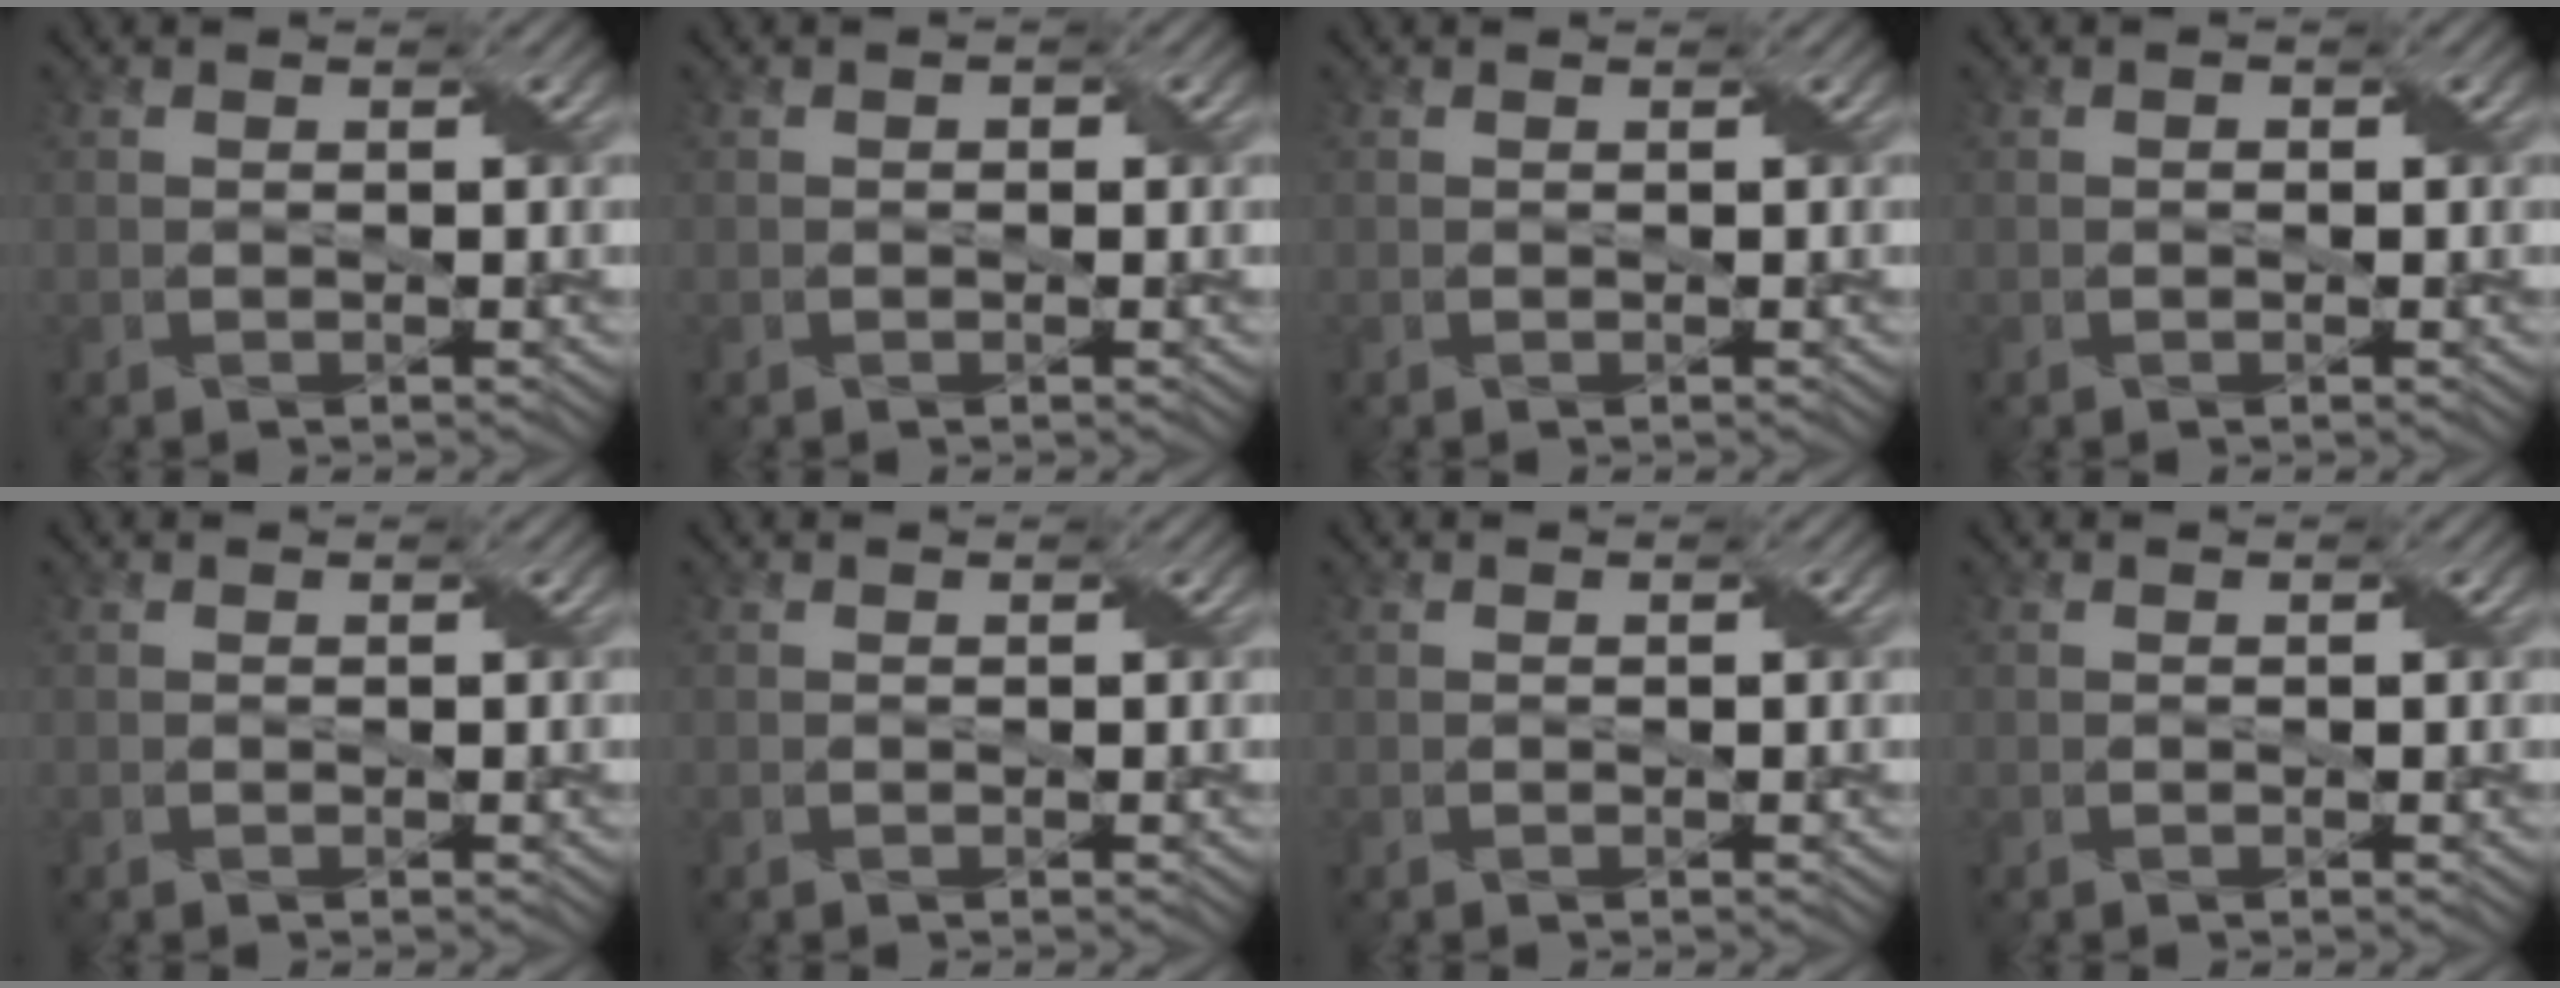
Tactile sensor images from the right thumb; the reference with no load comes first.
{"total": 1.0, "force": [0.1, 0.8, 0.6], "torque": [-0.004, -0.002, 0.005]}
{"total": 0.5, "force": [-0.4, 0.0, -0.4], "torque": [0.009, -0.003, -0.008]}
{"total": 0.7, "force": [-0.1, 0.6, 0.4], "torque": [-0.005, -0.001, -0.002]}
{"total": 0.0}
{"total": 0.0}
{"total": 0.0}
{"total": 0.0}